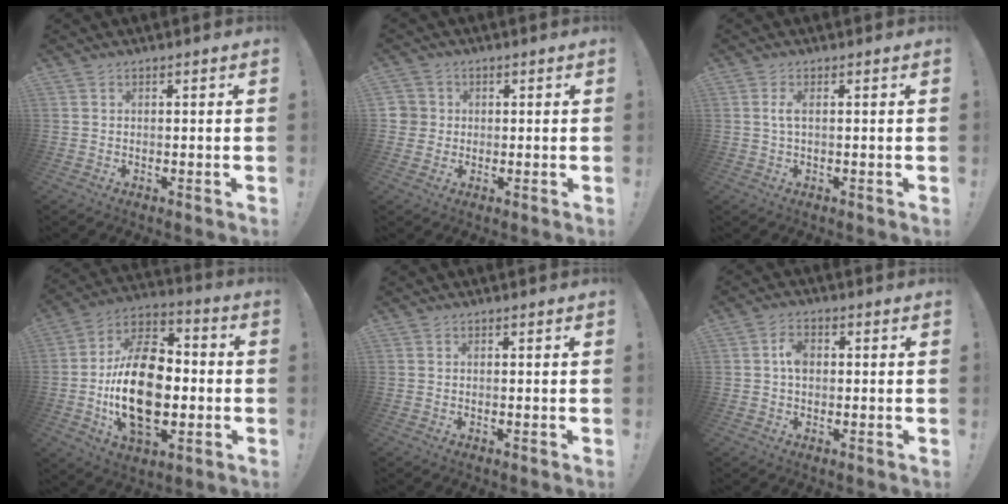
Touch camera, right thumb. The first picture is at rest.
{"total": 3.8, "force": [0.3, 3.7, 0.8], "torque": [-0.015, 0.001, 0.004]}
{"total": 2.4, "force": [0.1, 0.4, 2.4], "torque": [-0.049, 0.003, 0.002]}
{"total": 23.4, "force": [-3.0, 14.5, 18.1], "torque": [-0.332, 0.014, -0.048]}
{"total": 0.0}
{"total": 4.5, "force": [0.2, 3.1, 3.3], "torque": [-0.048, 0.007, 0.003]}